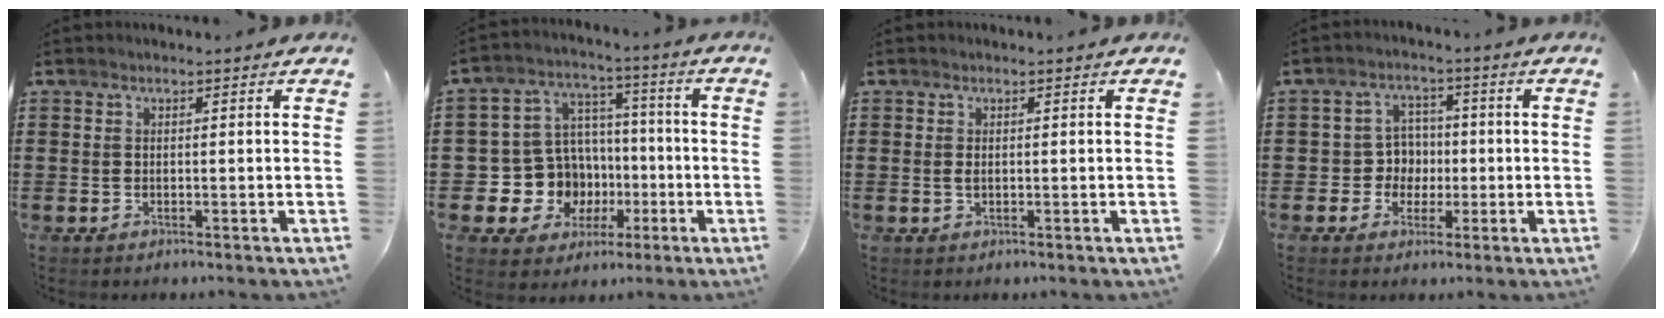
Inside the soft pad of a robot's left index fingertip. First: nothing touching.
{"total": 10.2, "force": [-2.0, 9.7, 2.3], "torque": [-0.093, 0.003, -0.028]}
{"total": 1.0, "force": [0.1, 0.4, 0.9], "torque": [-0.019, 0.001, 0.001]}
{"total": 4.9, "force": [-0.4, 4.7, 1.4], "torque": [-0.045, 0.013, -0.010]}